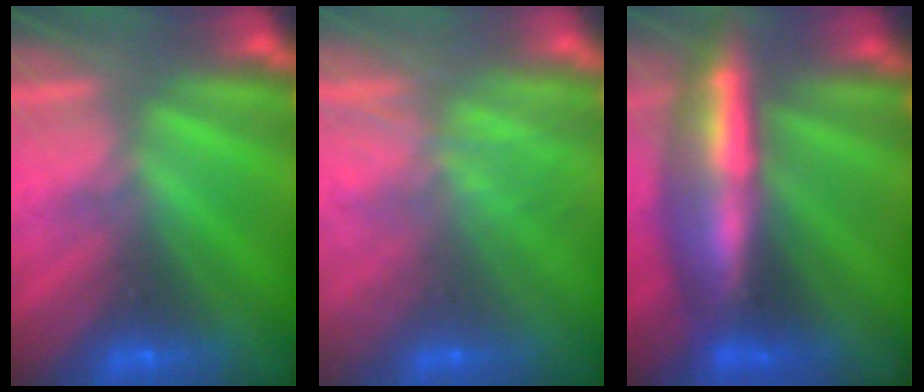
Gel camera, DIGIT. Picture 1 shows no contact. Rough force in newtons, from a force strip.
{"total": 7.4}
{"total": 9.0}